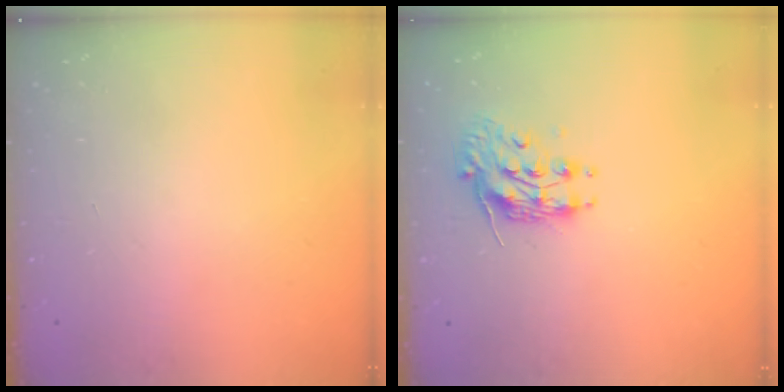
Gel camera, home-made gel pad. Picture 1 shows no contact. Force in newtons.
{"total": 9.8, "press": 9.7, "slide": 0.8}